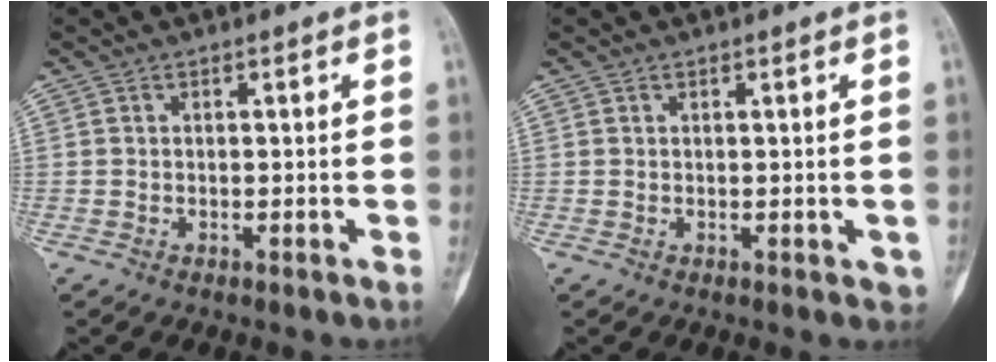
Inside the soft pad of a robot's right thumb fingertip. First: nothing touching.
{"total": 1.2, "force": [0.2, 0.8, 0.9], "torque": [-0.006, 0.000, 0.006]}